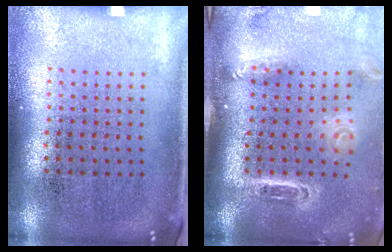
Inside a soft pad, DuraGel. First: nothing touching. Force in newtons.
{"total": 2.9, "press": 2.1, "slide": 2.0}